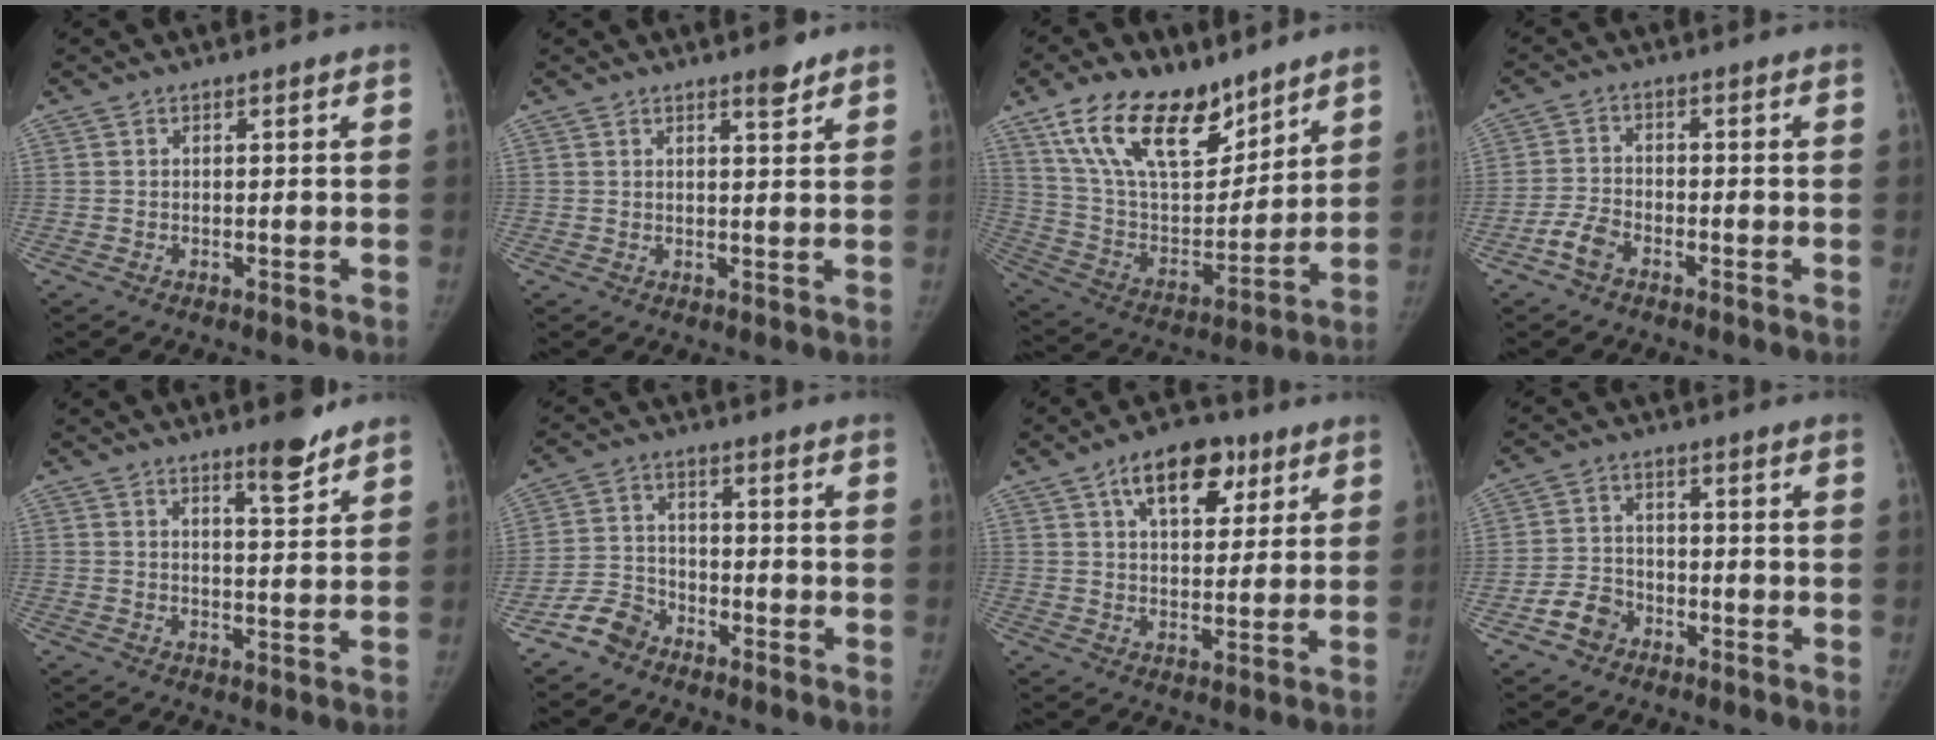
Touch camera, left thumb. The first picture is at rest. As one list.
[{"total": 2.8, "force": [2.2, 0.8, 1.6], "torque": [-0.016, -0.016, 0.031]}, {"total": 21.9, "force": [14.3, 10.9, 12.4], "torque": [-0.179, -0.057, 0.266]}, {"total": 4.3, "force": [-2.8, 2.4, 2.2], "torque": [-0.043, 0.015, -0.057]}, {"total": 6.0, "force": [4.6, 1.2, 3.6], "torque": [-0.040, -0.037, 0.067]}, {"total": 5.9, "force": [-4.5, 3.6, 1.2], "torque": [-0.012, 0.024, -0.097]}, {"total": 12.2, "force": [6.1, 6.9, 8.0], "torque": [-0.084, -0.013, 0.091]}, {"total": 5.6, "force": [-3.2, 4.2, 1.8], "torque": [-0.019, 0.025, -0.059]}]